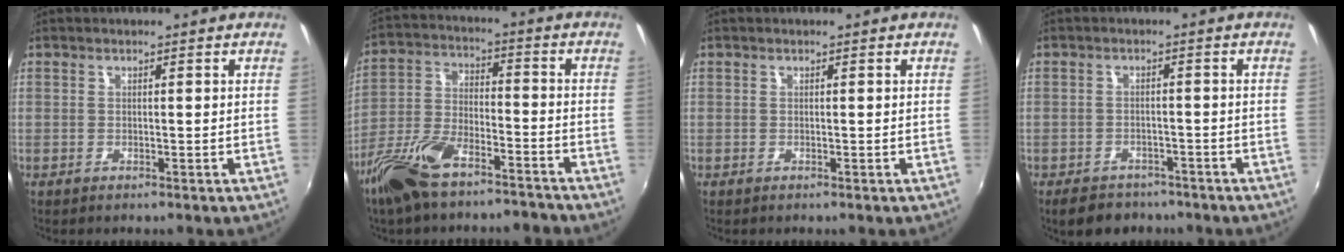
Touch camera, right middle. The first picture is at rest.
{"total": 15.2, "force": [-11.7, 5.6, 8.0], "torque": [-0.177, -0.010, -0.213]}
{"total": 0.0}
{"total": 7.1, "force": [-5.6, 3.8, 2.2], "torque": [-0.053, -0.002, -0.081]}